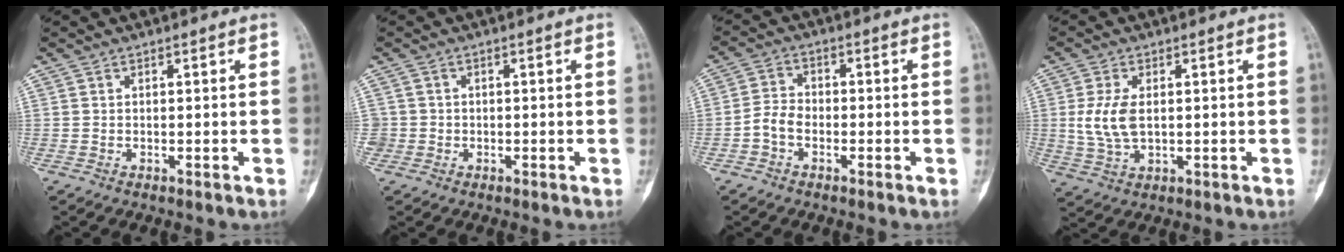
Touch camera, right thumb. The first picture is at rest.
{"total": 1.9, "force": [-0.5, 1.9, -0.1], "torque": [0.016, 0.009, -0.013]}
{"total": 4.3, "force": [-1.7, 3.0, 2.6], "torque": [-0.043, 0.017, -0.041]}
{"total": 7.0, "force": [0.6, 3.9, 5.9], "torque": [-0.128, -0.004, 0.018]}